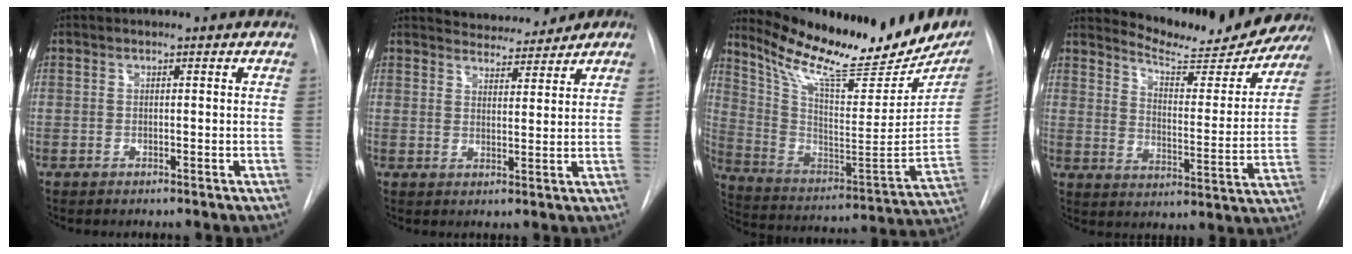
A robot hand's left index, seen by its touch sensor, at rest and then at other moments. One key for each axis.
{"total": 6.4, "fx": 6.0, "fy": 1.9, "fz": 1.1, "tx": -0.015, "ty": 0.000, "tz": 0.082}
{"total": 25.9, "fx": 21.3, "fy": 6.1, "fz": 13.4, "tx": -0.220, "ty": -0.047, "tz": 0.312}
{"total": 15.7, "fx": 15.2, "fy": 1.5, "fz": 3.7, "tx": -0.055, "ty": -0.071, "tz": 0.193}